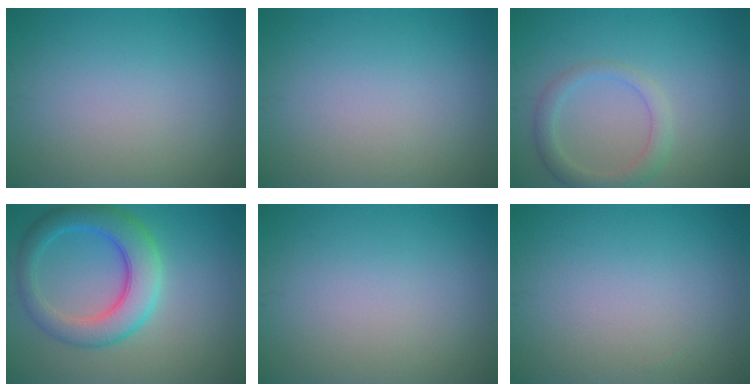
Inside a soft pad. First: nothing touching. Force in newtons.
{"total": 0.0}
{"total": 2.6, "press": 2.6, "slide": 0.3}
{"total": 6.2, "press": 6.2, "slide": 0.1}
{"total": 0.0}
{"total": 0.0}